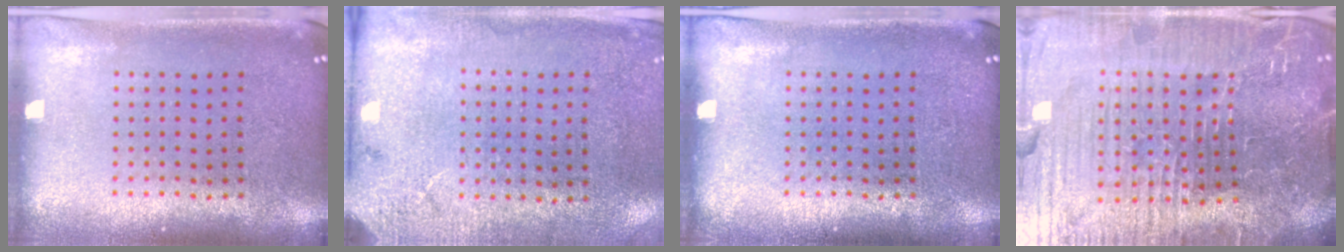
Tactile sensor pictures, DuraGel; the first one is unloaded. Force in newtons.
{"total": 2.7, "press": 2.2, "slide": 1.5}
{"total": 0.0}
{"total": 7.4, "press": 6.6, "slide": 3.3}